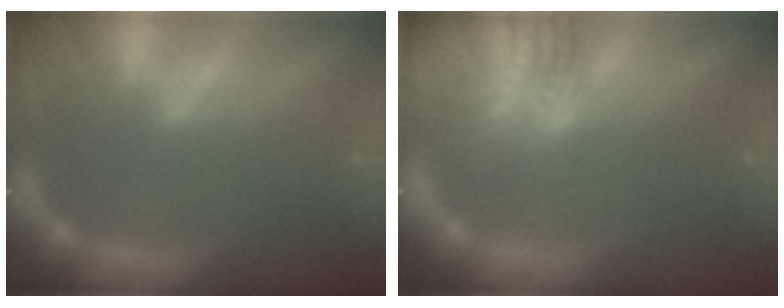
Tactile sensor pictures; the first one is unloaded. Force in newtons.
{"total": 9.1}